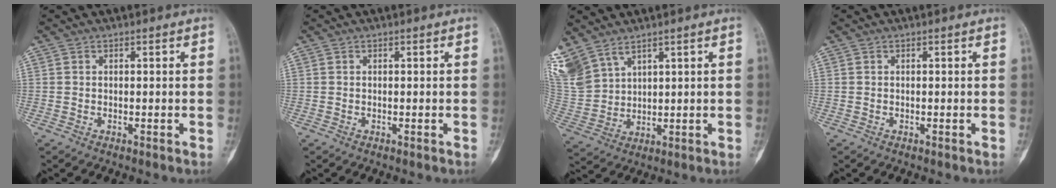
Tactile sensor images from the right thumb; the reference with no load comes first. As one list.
[{"total": 0.0}, {"total": 11.7, "force": [8.0, 6.4, 5.7], "torque": [-0.139, -0.017, 0.183]}, {"total": 0.0}]